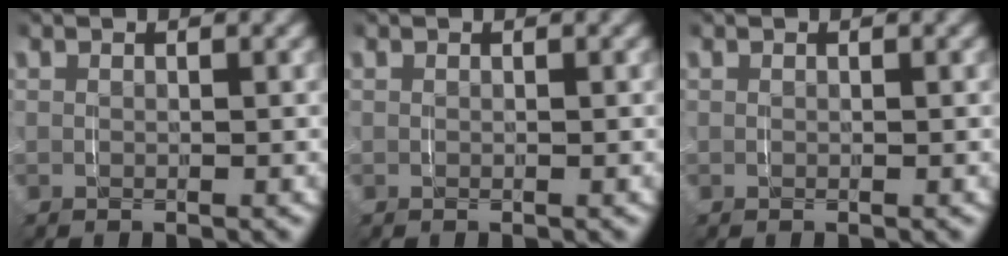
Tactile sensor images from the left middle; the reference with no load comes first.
{"total": 0.0}
{"total": 0.0}